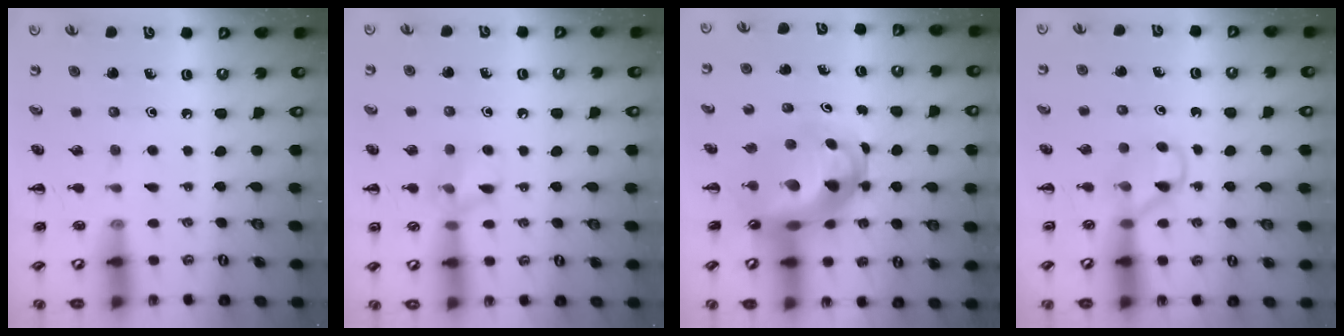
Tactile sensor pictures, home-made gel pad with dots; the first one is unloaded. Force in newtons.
{"total": 8.1, "press": 7.9, "slide": 1.8}
{"total": 9.7, "press": 9.2, "slide": 3.0}
{"total": 3.2, "press": 3.1, "slide": 1.0}